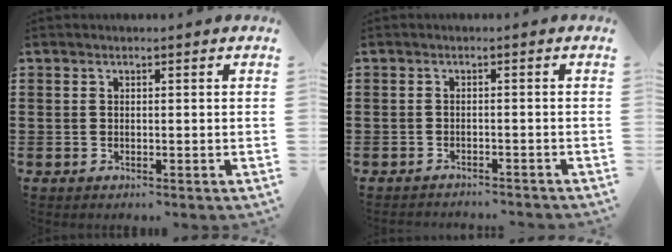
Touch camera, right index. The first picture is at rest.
{"total": 1.4, "force": [-1.4, -0.1, 0.0], "torque": [-0.003, 0.002, -0.030]}